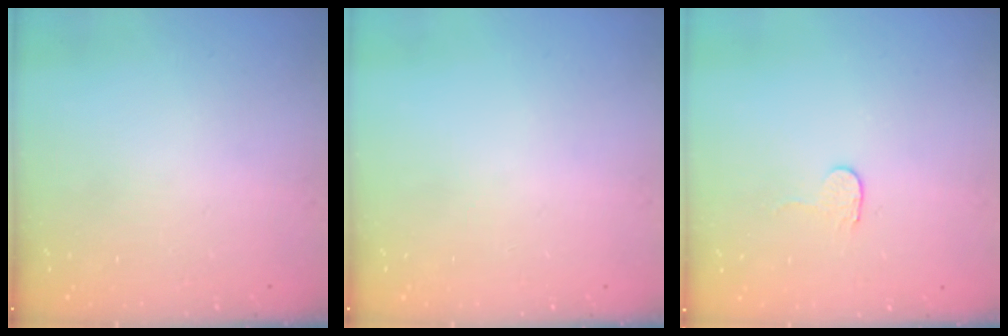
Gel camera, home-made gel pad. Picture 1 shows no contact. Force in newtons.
{"total": 0.0}
{"total": 2.7, "press": 2.7, "slide": 0.2}